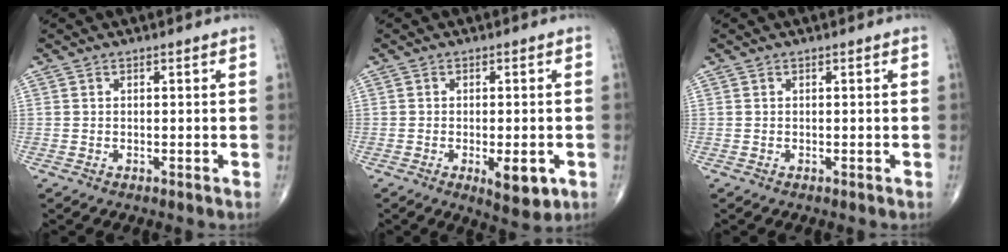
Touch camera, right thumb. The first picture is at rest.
{"total": 6.6, "force": [-2.2, 2.6, 5.7], "torque": [-0.072, -0.006, -0.024]}
{"total": 0.0}